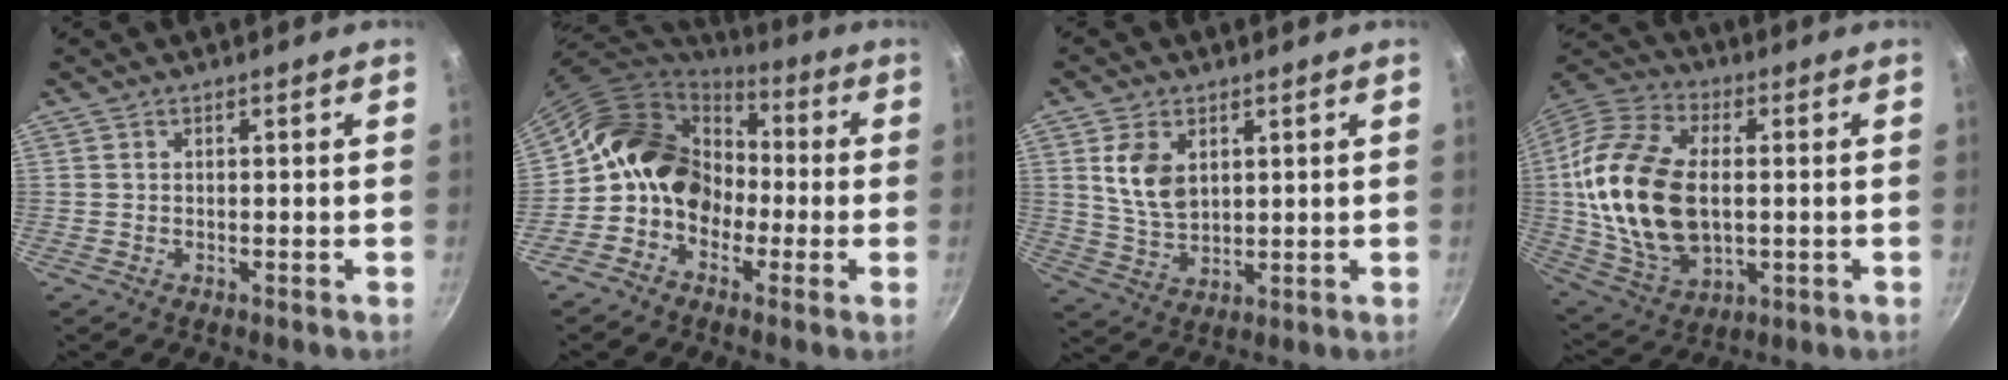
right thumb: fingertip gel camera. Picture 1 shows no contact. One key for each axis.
{"total": 14.6, "fx": -0.6, "fy": 12.3, "fz": 7.9, "tx": -0.090, "ty": 0.045, "tz": -0.027}
{"total": 8.1, "fx": 2.7, "fy": 5.2, "fz": 5.7, "tx": -0.098, "ty": -0.020, "tz": 0.059}
{"total": 22.7, "fx": 0.5, "fy": 14.1, "fz": 17.8, "tx": -0.336, "ty": 0.010, "tz": 0.013}